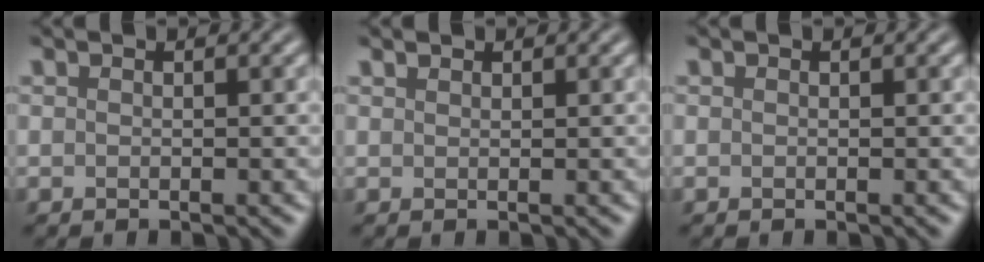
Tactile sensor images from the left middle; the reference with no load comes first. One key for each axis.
{"total": 0.6, "fx": 0.6, "fy": 0.2, "fz": 0.1, "tx": -0.005, "ty": 0.000, "tz": 0.013}
{"total": 0.0}